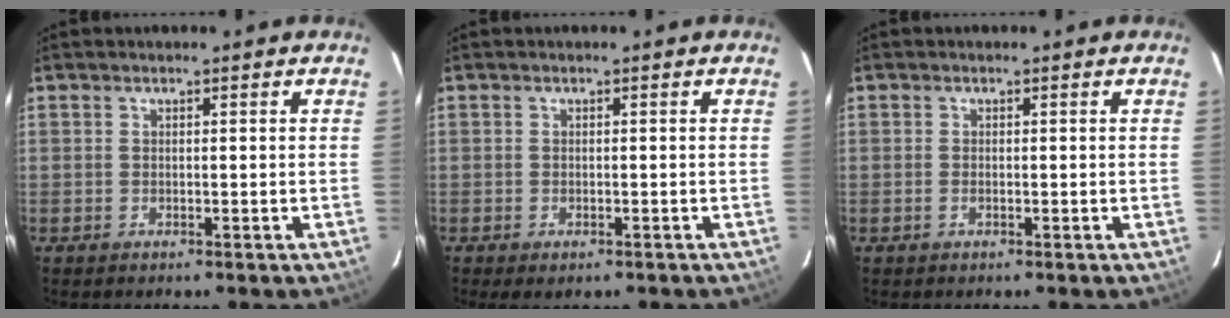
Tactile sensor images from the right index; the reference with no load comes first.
{"total": 2.4, "force": [-1.4, 1.3, 1.5], "torque": [-0.026, -0.010, -0.018]}
{"total": 0.8, "force": [-0.3, 0.3, 0.7], "torque": [-0.015, -0.001, -0.007]}